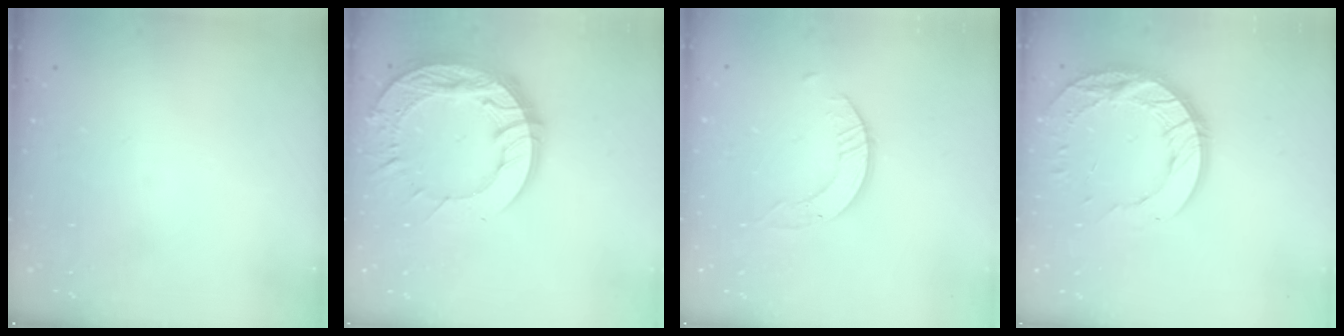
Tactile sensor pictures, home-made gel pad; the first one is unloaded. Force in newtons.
{"total": 20.5, "press": 20.4, "slide": 1.7}
{"total": 3.0, "press": 3.0, "slide": 0.2}
{"total": 14.8, "press": 14.7, "slide": 1.1}